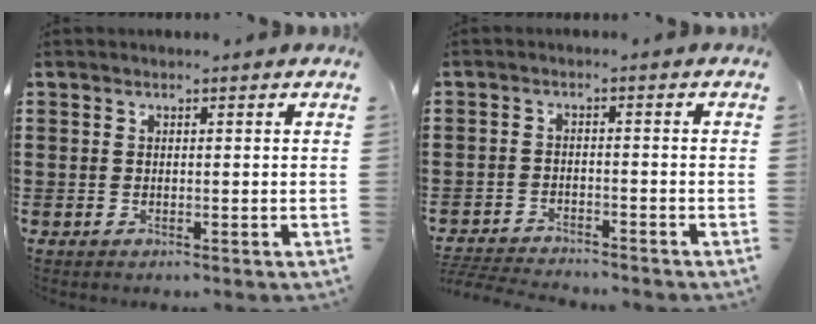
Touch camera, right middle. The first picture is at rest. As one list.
[{"total": 3.5, "force": [-3.5, 0.4, 0.1], "torque": [-0.012, -0.001, -0.078]}]